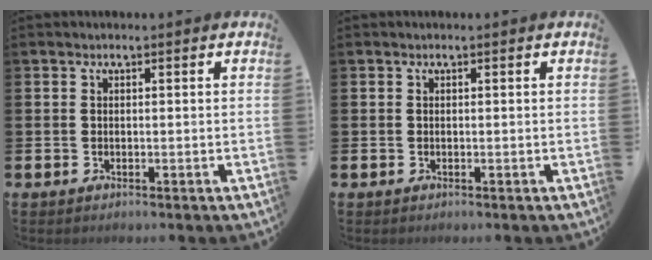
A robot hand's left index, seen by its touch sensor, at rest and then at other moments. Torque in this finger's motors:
{"motor_torque": [0.00, 0.00, 0.00, 0.00]}